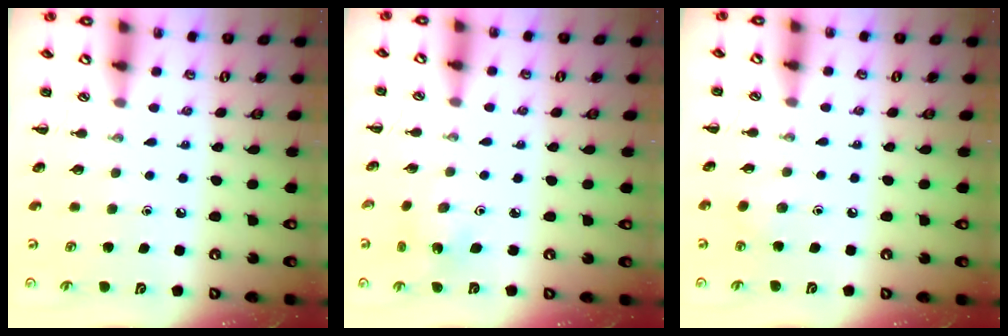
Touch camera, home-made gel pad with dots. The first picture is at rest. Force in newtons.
{"total": 3.0, "press": 2.8, "slide": 1.0}
{"total": 3.1, "press": 3.0, "slide": 1.0}